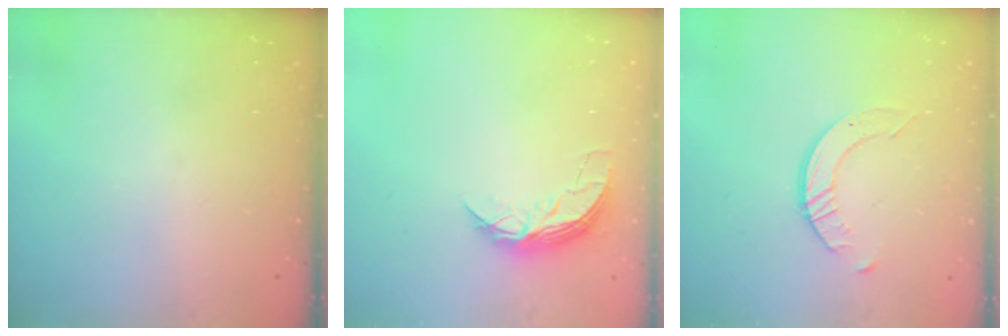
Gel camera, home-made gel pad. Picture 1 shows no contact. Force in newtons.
{"total": 6.9, "press": 6.9, "slide": 0.5}
{"total": 3.5, "press": 3.5, "slide": 0.3}